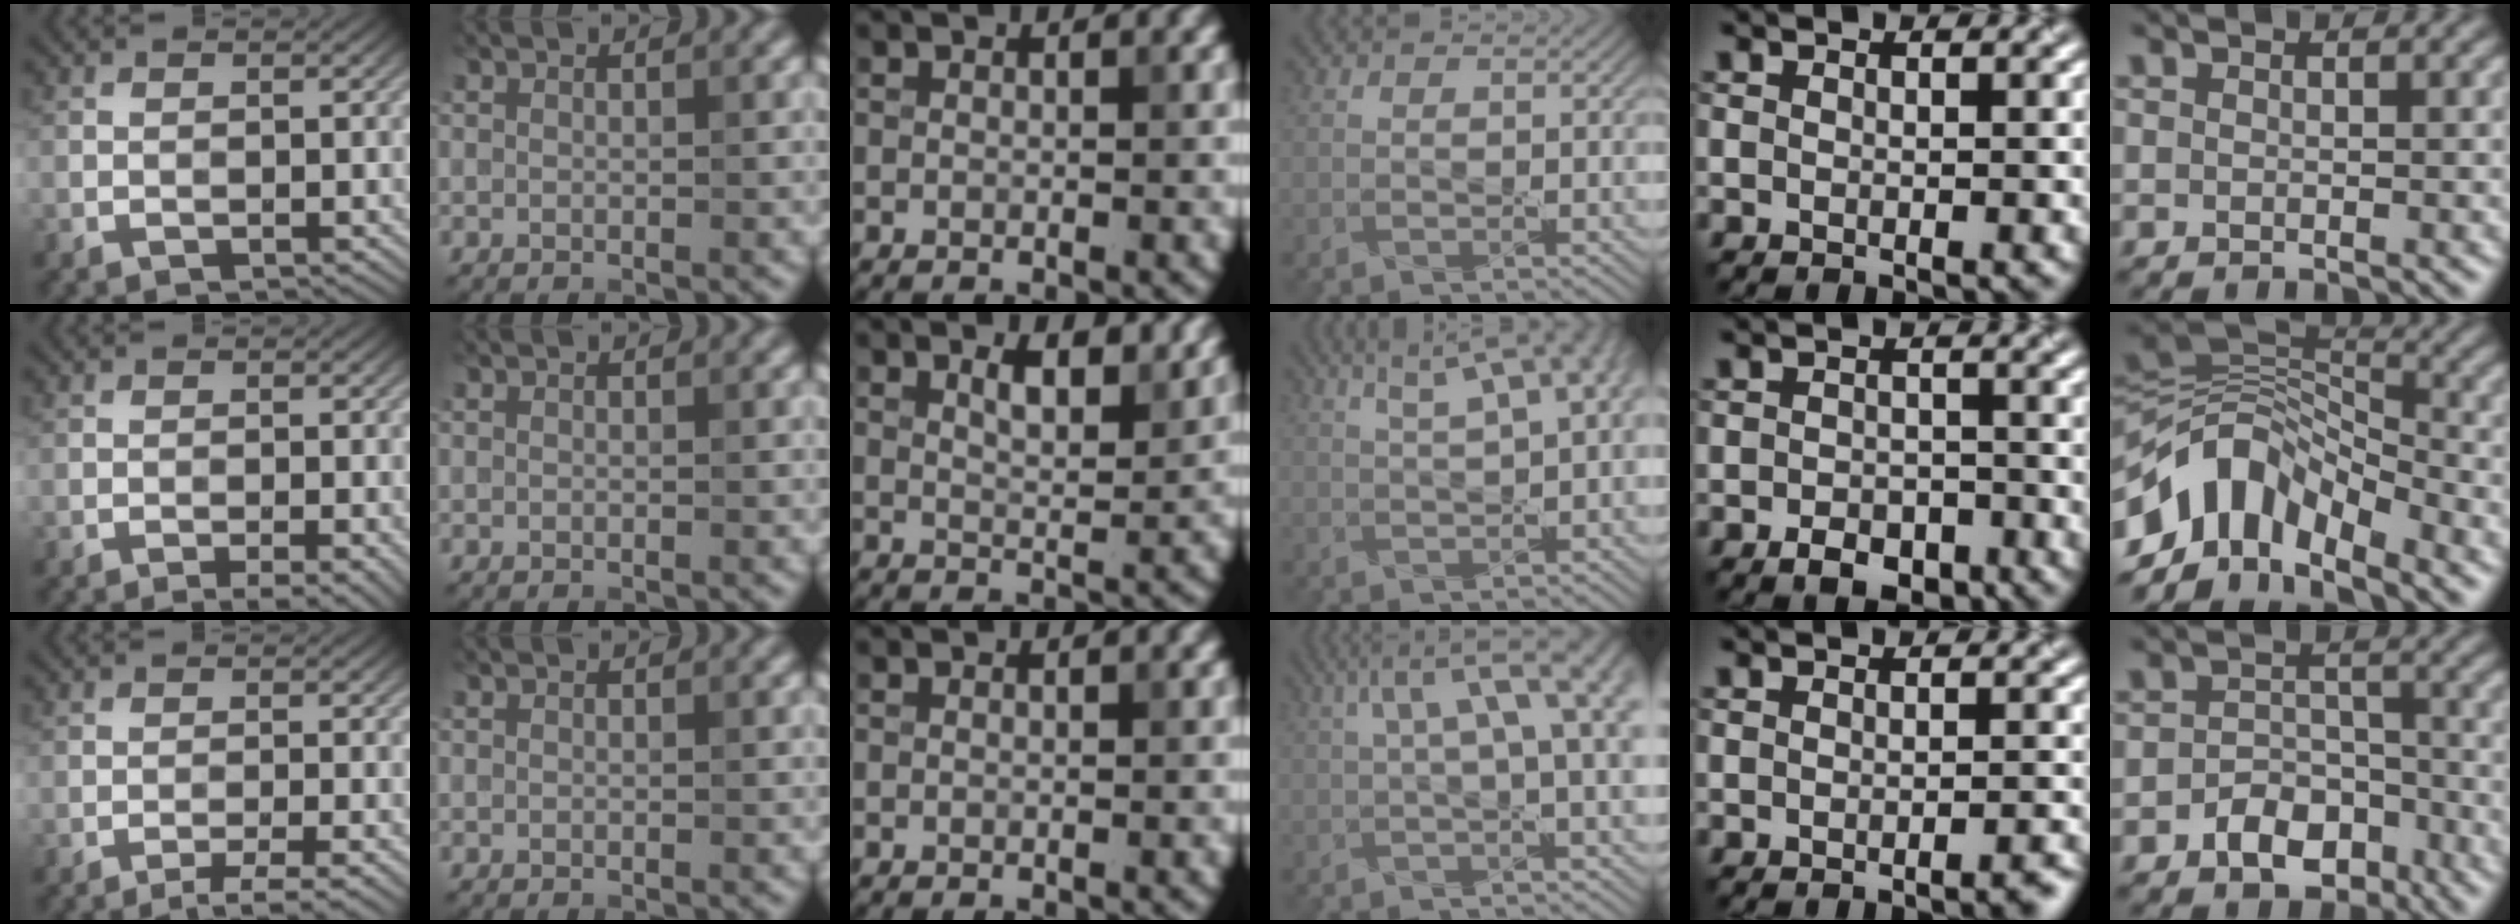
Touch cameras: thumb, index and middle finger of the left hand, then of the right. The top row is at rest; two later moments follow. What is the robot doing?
{"motion": "pour", "object": "sugar"}